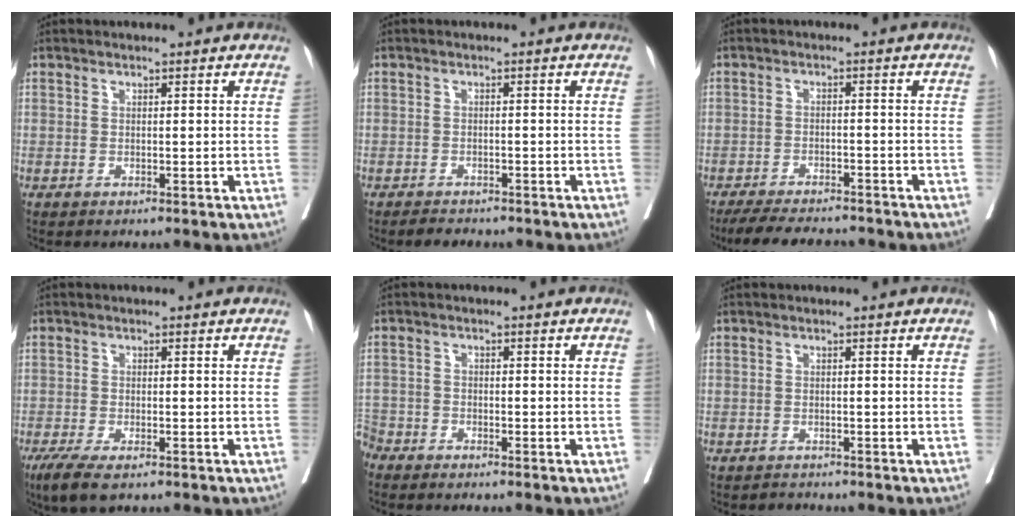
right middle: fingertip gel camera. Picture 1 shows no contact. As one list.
[{"total": 2.7, "force": [-2.4, 1.1, 0.7], "torque": [-0.014, -0.002, -0.034]}, {"total": 10.3, "force": [-9.2, 2.2, 3.9], "torque": [-0.055, -0.007, -0.135]}, {"total": 5.5, "force": [-3.7, 1.6, 3.7], "torque": [-0.066, -0.012, -0.061]}, {"total": 4.1, "force": [-3.9, 1.1, 0.6], "torque": [-0.004, -0.008, -0.079]}, {"total": 1.0, "force": [-0.9, 0.3, -0.3], "torque": [0.003, -0.003, -0.016]}]